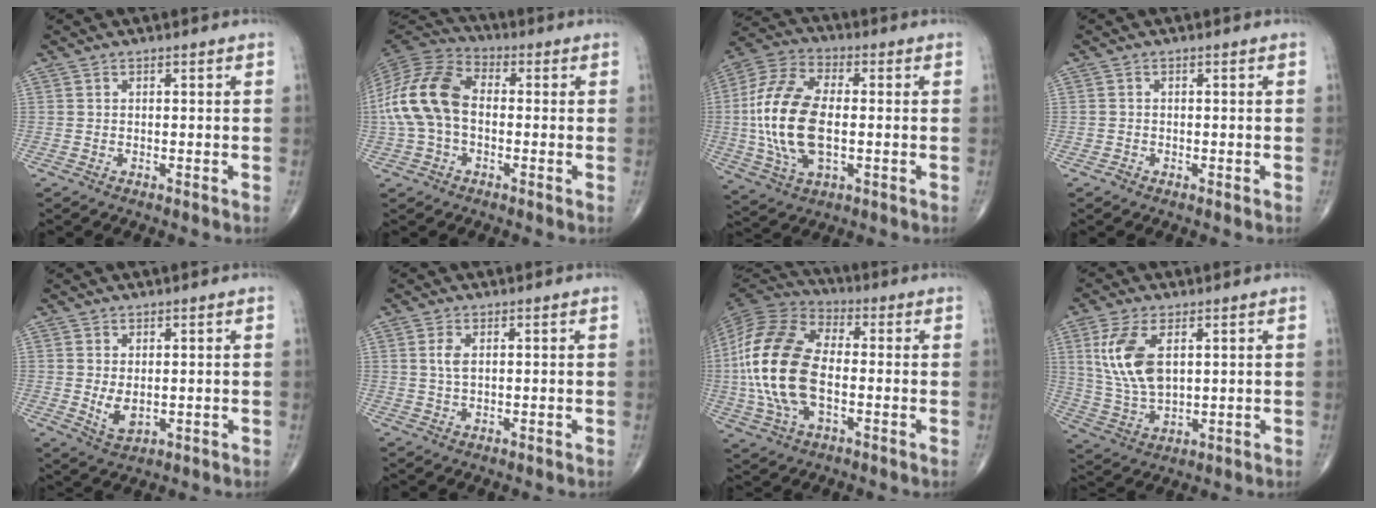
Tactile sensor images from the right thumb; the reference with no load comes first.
{"total": 14.7, "force": [-0.5, 9.5, 11.2], "torque": [-0.232, 0.036, -0.019]}
{"total": 18.1, "force": [-0.9, 9.5, 15.3], "torque": [-0.327, 0.009, -0.016]}
{"total": 0.7, "force": [-0.4, 0.5, 0.1], "torque": [0.000, 0.002, -0.012]}
{"total": 4.0, "force": [0.1, 2.4, 3.3], "torque": [-0.053, -0.011, 0.012]}
{"total": 2.7, "force": [0.7, 1.3, 2.2], "torque": [-0.048, 0.001, 0.015]}
{"total": 19.9, "force": [-1.6, 11.0, 16.6], "torque": [-0.355, 0.015, -0.034]}
{"total": 10.9, "force": [2.8, 5.7, 8.9], "torque": [-0.182, -0.009, 0.059]}